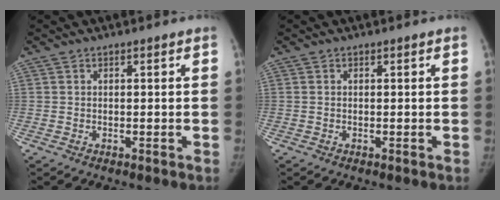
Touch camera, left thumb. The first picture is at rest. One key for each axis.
{"total": 0.0}